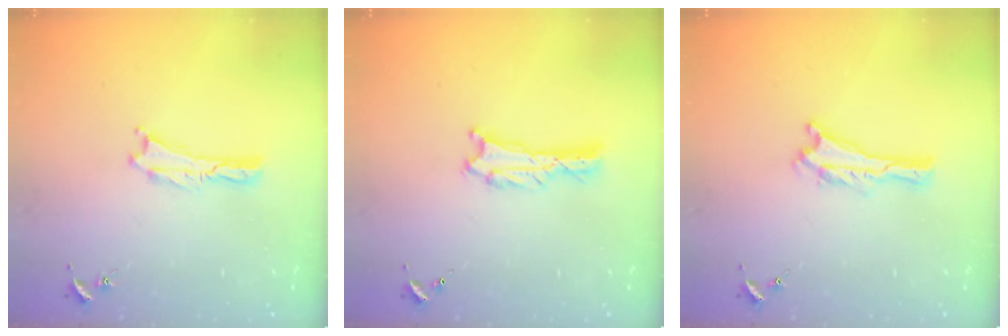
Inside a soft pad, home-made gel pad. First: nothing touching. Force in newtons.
{"total": 0.7, "press": 0.7, "slide": 0.1}
{"total": 0.0}